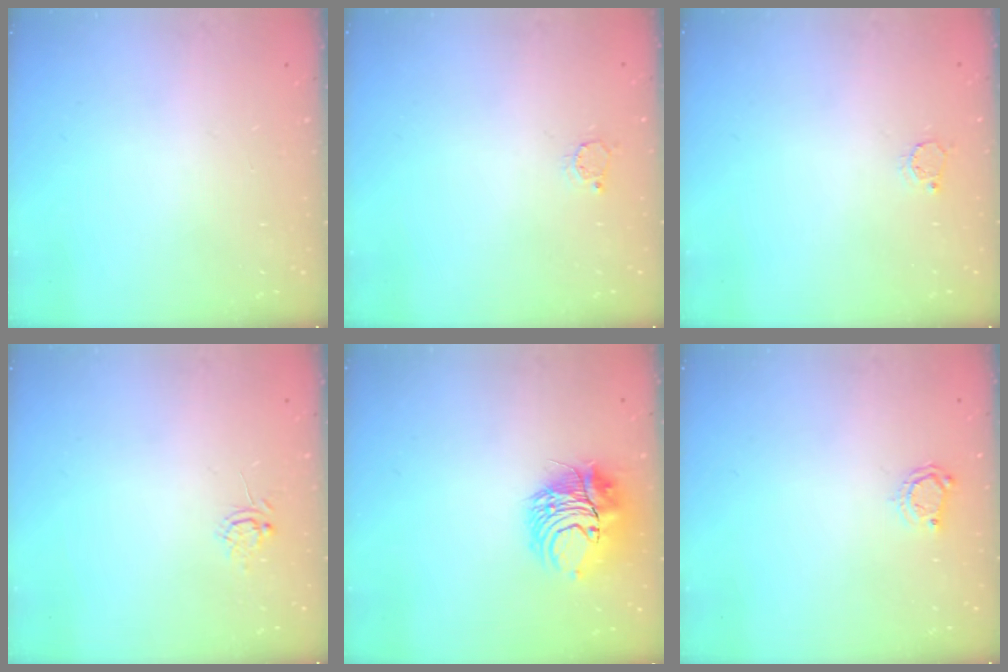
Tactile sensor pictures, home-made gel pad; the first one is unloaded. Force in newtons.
{"total": 2.7, "press": 2.7, "slide": 0.2}
{"total": 2.6, "press": 2.6, "slide": 0.3}
{"total": 3.9, "press": 3.9, "slide": 0.2}
{"total": 10.8, "press": 10.8, "slide": 0.3}
{"total": 3.9, "press": 3.9, "slide": 0.6}